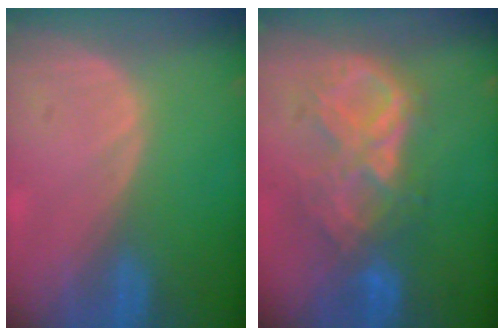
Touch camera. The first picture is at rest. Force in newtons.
{"total": 9.2, "press": 7.9, "slide": 4.7}